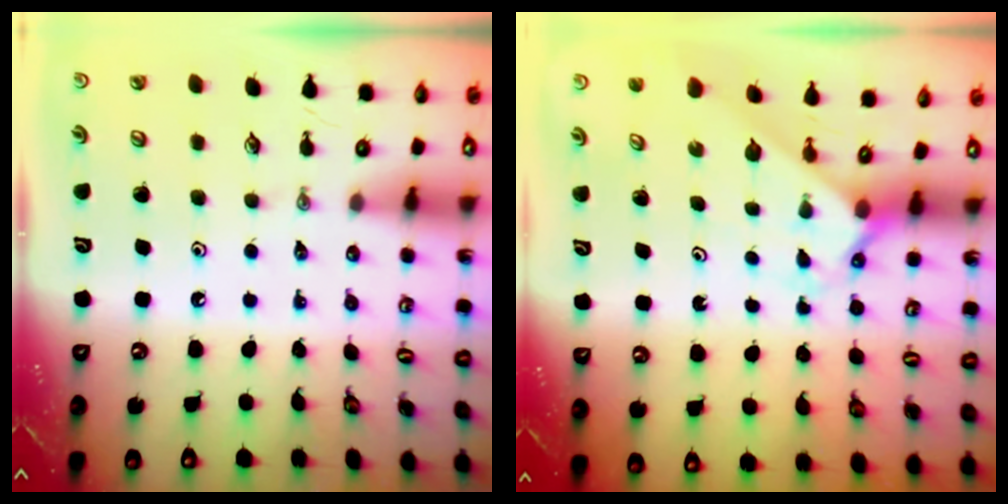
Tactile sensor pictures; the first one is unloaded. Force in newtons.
{"total": 2.3, "press": 2.3, "slide": 0.1}